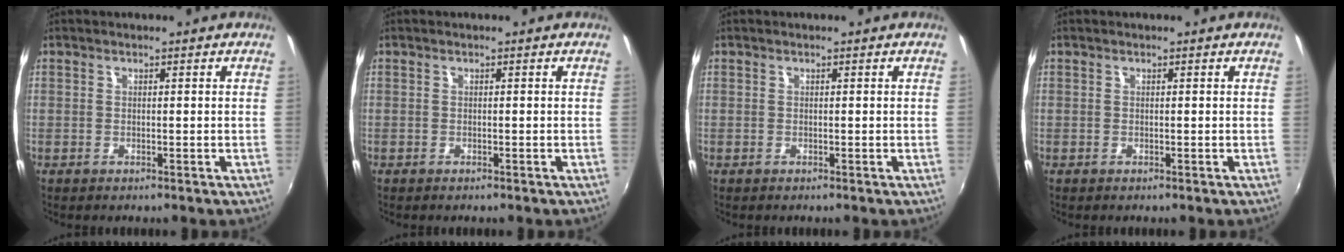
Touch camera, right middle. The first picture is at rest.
{"total": 0.0}
{"total": 0.0}
{"total": 0.0}